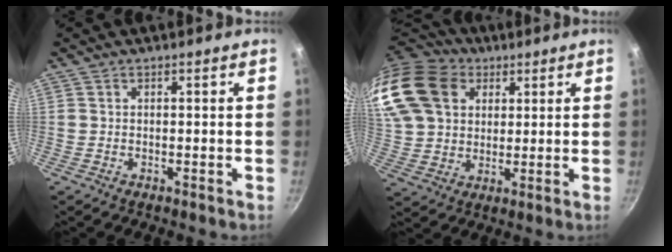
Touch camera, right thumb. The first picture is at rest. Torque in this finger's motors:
{"motor_torque": [1.02, 3.70, 1.34, 0.01, 0.27]}